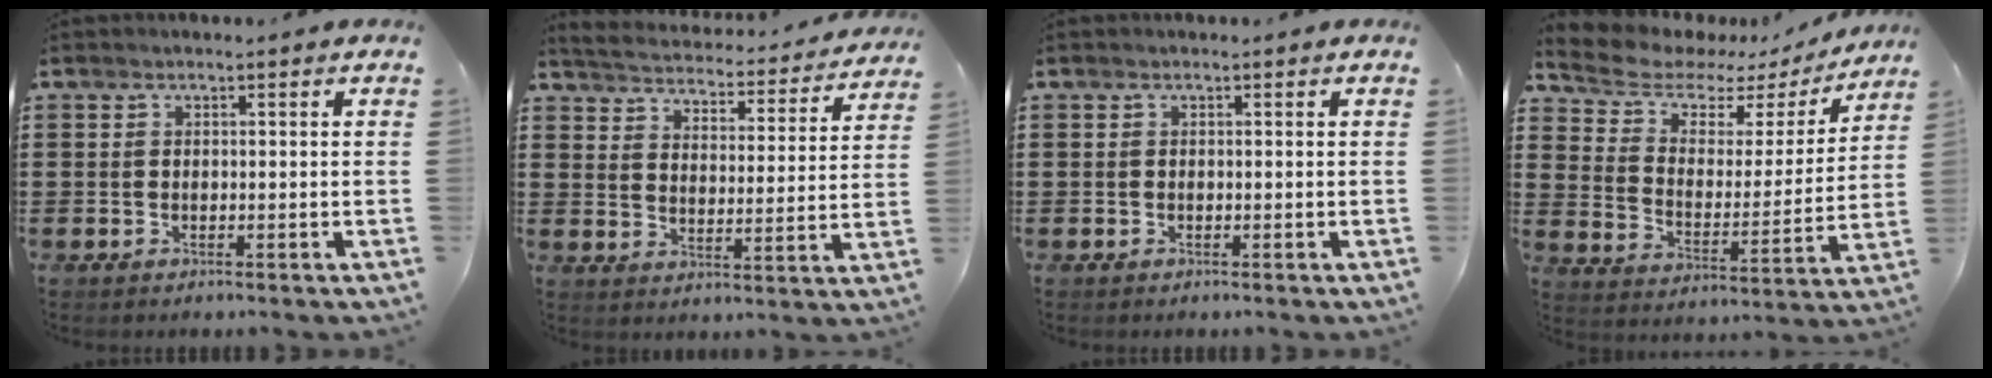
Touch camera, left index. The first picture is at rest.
{"total": 3.6, "force": [3.6, -0.2, 0.1], "torque": [-0.026, -0.035, 0.054]}
{"total": 0.0}
{"total": 5.6, "force": [4.7, 2.8, 1.5], "torque": [-0.064, -0.026, 0.076]}